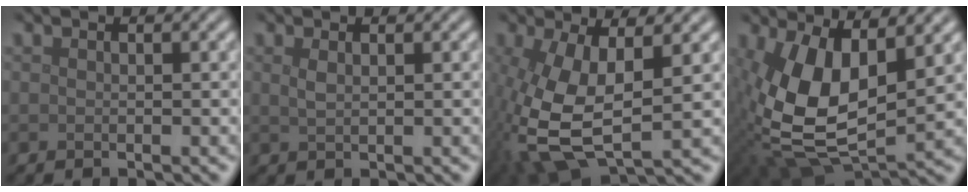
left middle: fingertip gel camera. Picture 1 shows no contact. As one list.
[{"total": 0.9, "force": [0.5, 0.3, 0.7], "torque": [-0.016, 0.001, 0.011]}, {"total": 9.8, "force": [-1.0, 4.9, 8.4], "torque": [-0.219, -0.021, -0.014]}, {"total": 12.1, "force": [1.6, 6.4, 10.1], "torque": [-0.217, -0.017, 0.028]}]